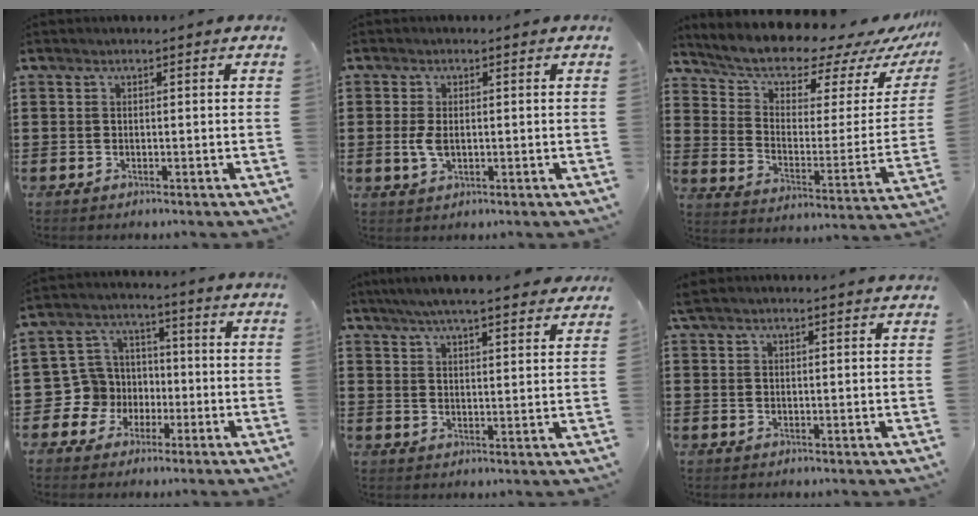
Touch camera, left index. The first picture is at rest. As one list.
[{"total": 3.2, "force": [-0.1, 1.7, 2.7], "torque": [-0.075, -0.004, -0.008]}, {"total": 8.6, "force": [7.8, 2.5, 2.8], "torque": [-0.080, -0.063, 0.130]}, {"total": 8.1, "force": [-1.4, 7.8, 1.6], "torque": [-0.086, 0.005, -0.026]}, {"total": 5.7, "force": [5.2, 0.1, 2.2], "torque": [-0.060, -0.018, 0.093]}, {"total": 2.3, "force": [2.2, -0.1, 0.9], "torque": [-0.022, 0.001, 0.042]}]